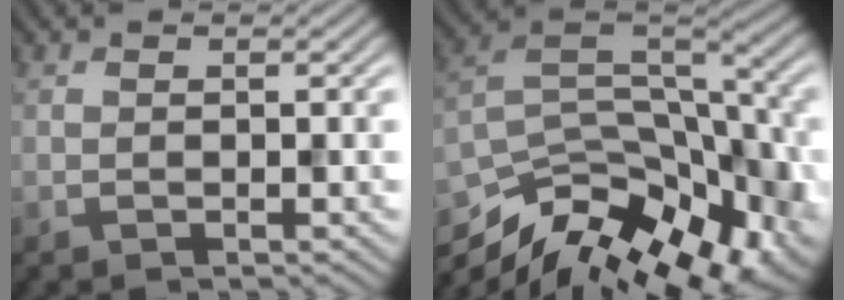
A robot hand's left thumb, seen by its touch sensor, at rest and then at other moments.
{"total": 16.0, "force": [-10.3, 7.5, 9.6], "torque": [-0.206, -0.029, -0.151]}